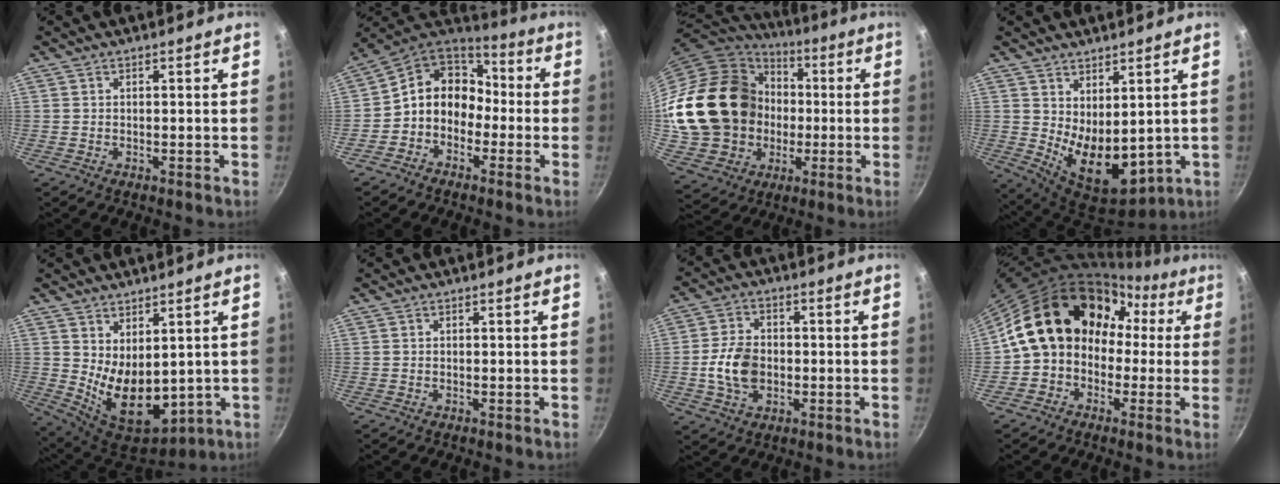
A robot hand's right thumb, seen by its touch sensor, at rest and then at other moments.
{"total": 11.2, "force": [-2.4, 9.4, 5.7], "torque": [-0.051, 0.050, -0.066]}
{"total": 23.7, "force": [1.2, 20.5, 11.9], "torque": [-0.202, 0.033, 0.047]}
{"total": 11.7, "force": [2.3, 6.7, 9.3], "torque": [-0.122, -0.047, 0.062]}
{"total": 12.4, "force": [1.6, 7.7, 9.7], "torque": [-0.130, -0.044, 0.056]}
{"total": 0.0}
{"total": 8.9, "force": [-1.2, 6.3, 6.2], "torque": [-0.105, 0.015, -0.025]}
{"total": 17.5, "force": [0.8, 14.2, 10.1], "torque": [-0.133, 0.062, -0.004]}